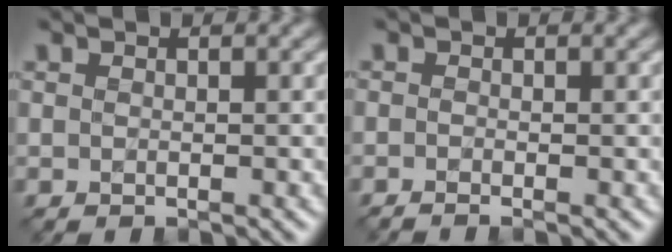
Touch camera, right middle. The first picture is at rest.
{"total": 0.9, "force": [-0.7, 0.1, 0.6], "torque": [-0.010, -0.011, -0.016]}